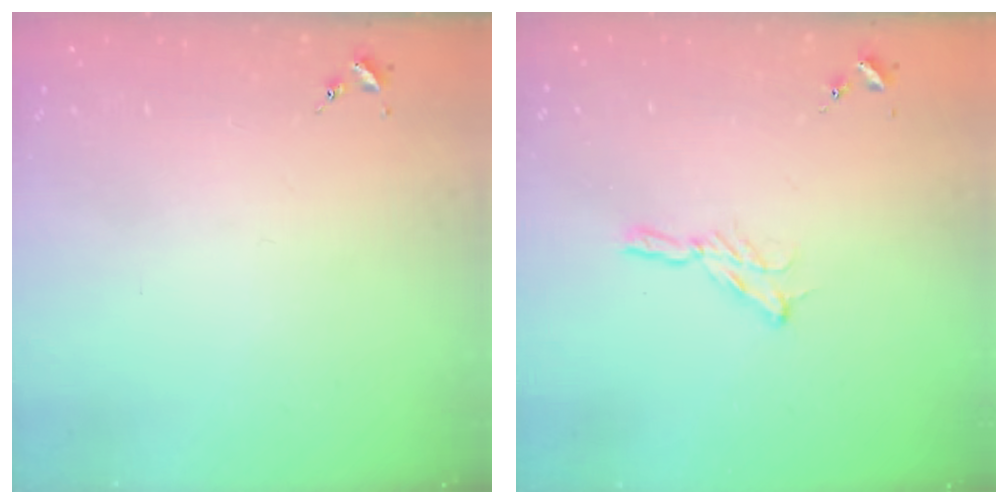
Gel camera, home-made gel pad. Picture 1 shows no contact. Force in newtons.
{"total": 5.4, "press": 5.4, "slide": 0.4}